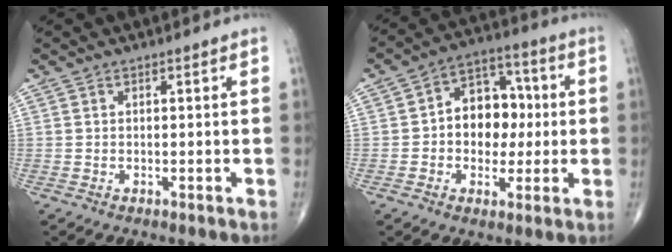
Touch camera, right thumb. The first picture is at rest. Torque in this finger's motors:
{"motor_torque": [-0.01, 0.24, 0.19, 0.00, 0.20]}